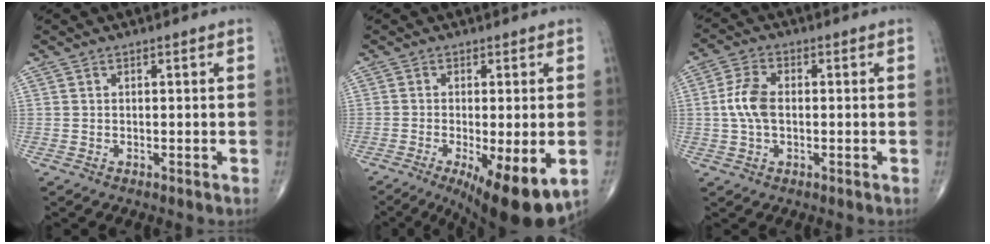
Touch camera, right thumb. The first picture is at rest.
{"total": 13.4, "force": [-4.9, 3.8, 11.8], "torque": [-0.159, -0.018, -0.066]}
{"total": 6.3, "force": [0.0, 3.7, 5.1], "torque": [-0.114, 0.012, -0.005]}